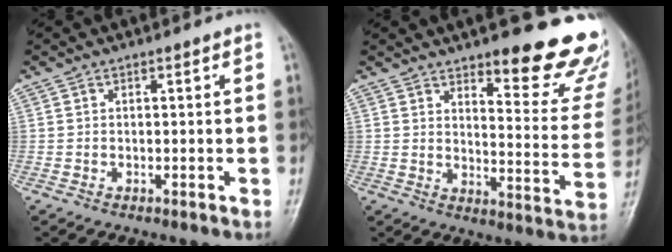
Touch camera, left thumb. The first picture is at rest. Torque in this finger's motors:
{"motor_torque": [0.31, 0.28, 0.19, -0.14, 0.09]}